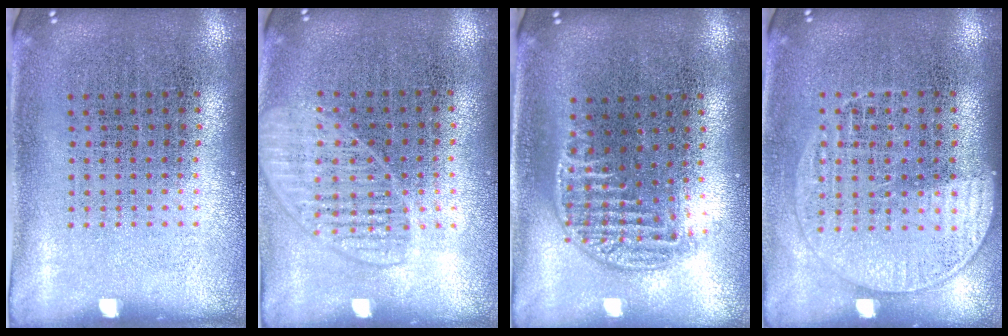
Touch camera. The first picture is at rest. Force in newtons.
{"total": 1.4, "press": 1.3, "slide": 0.6}
{"total": 1.2, "press": 1.0, "slide": 0.6}
{"total": 1.3, "press": 1.2, "slide": 0.5}